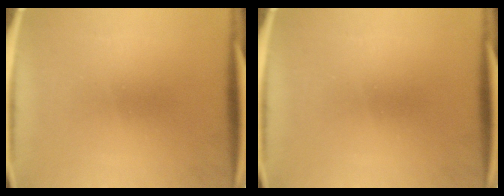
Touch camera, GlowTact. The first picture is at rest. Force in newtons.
{"total": 0.0}